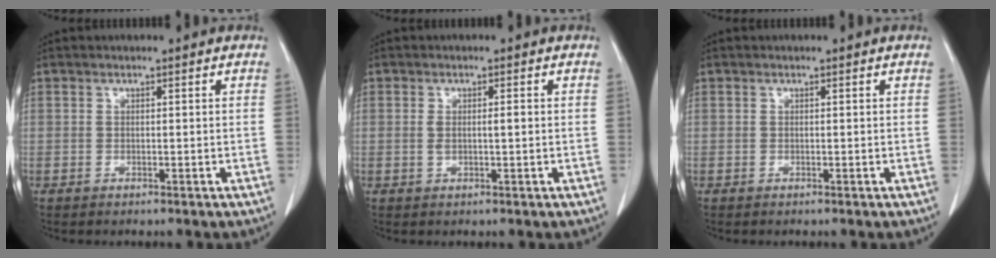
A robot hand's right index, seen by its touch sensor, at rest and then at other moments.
{"total": 2.3, "force": [0.1, 0.6, 2.2], "torque": [-0.045, 0.005, 0.005]}
{"total": 0.0}